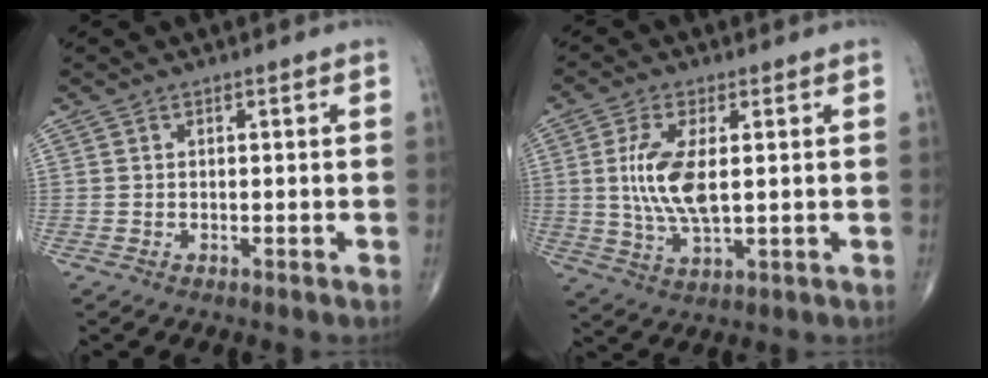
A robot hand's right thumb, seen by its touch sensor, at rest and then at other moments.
{"total": 9.9, "force": [1.0, 4.0, 9.0], "torque": [-0.190, -0.013, 0.022]}